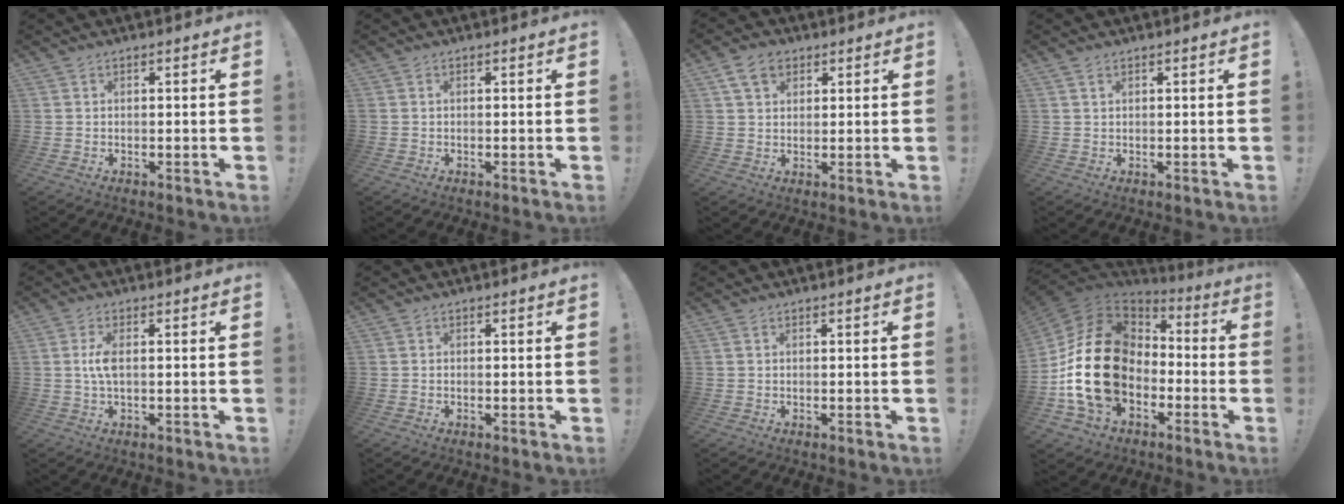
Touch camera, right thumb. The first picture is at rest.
{"total": 0.0}
{"total": 7.1, "force": [3.5, 5.0, 3.5], "torque": [-0.056, -0.001, 0.068]}
{"total": 1.0, "force": [0.7, 0.5, 0.6], "torque": [-0.006, -0.002, 0.011]}
{"total": 4.4, "force": [-0.1, 1.4, 4.2], "torque": [-0.086, -0.002, -0.006]}
{"total": 0.0}
{"total": 0.0}
{"total": 25.1, "force": [-1.9, 17.7, 17.6], "torque": [-0.357, 0.020, -0.014]}